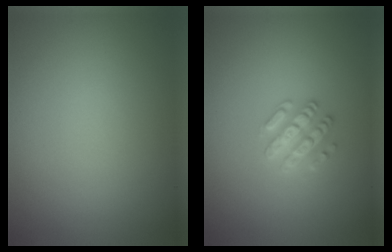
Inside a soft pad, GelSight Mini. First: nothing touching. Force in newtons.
{"total": 2.6, "press": 2.6, "slide": 0.3}